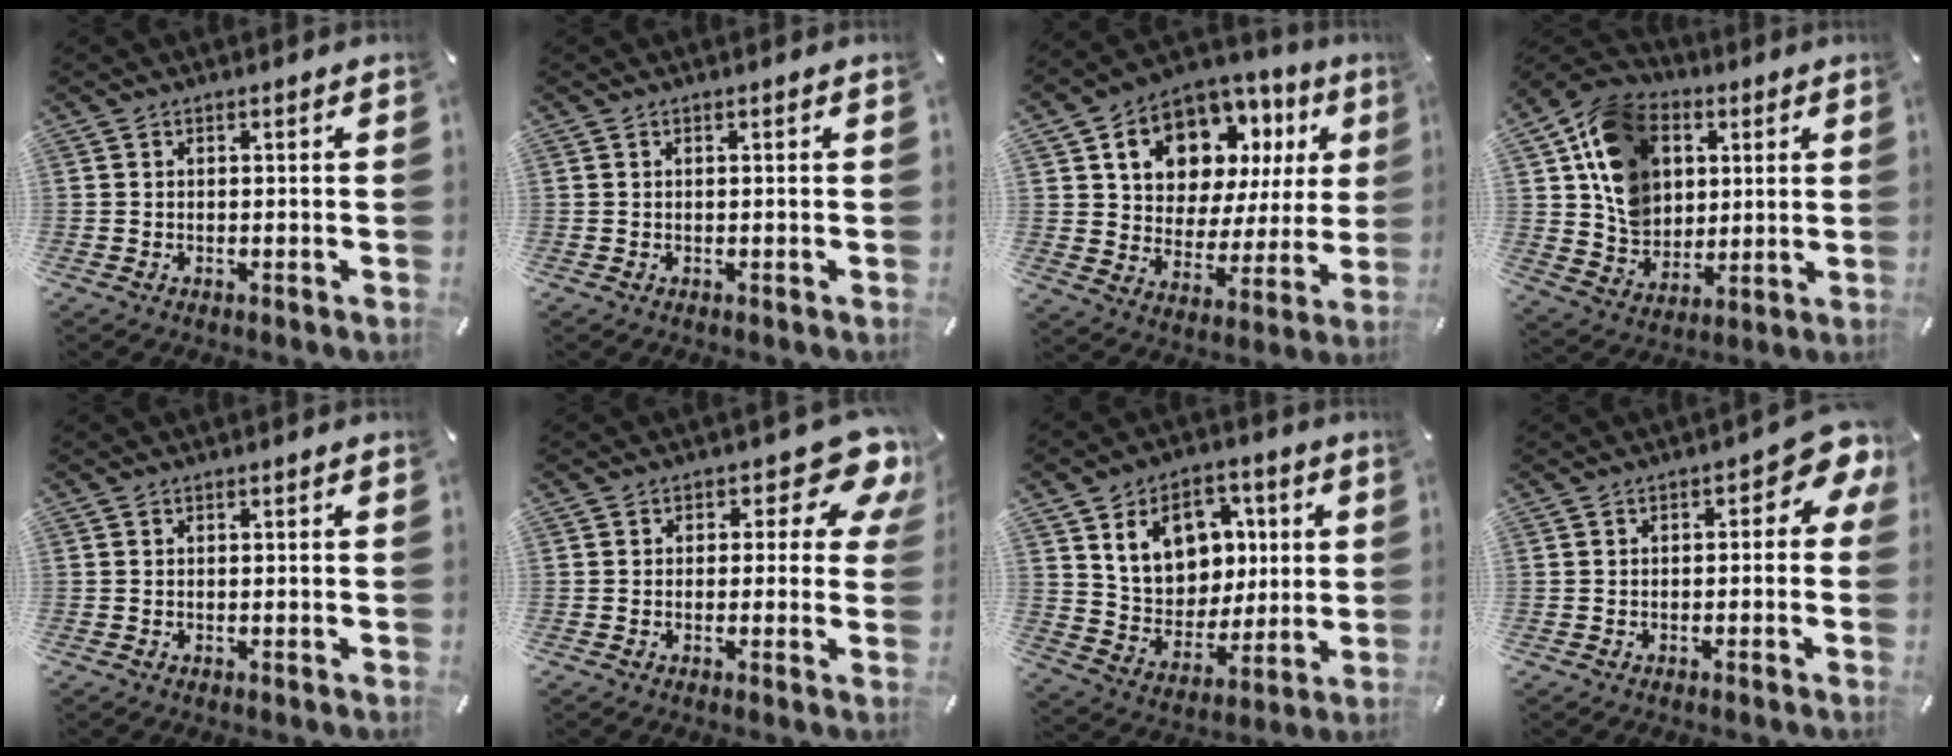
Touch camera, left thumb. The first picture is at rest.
{"total": 0.0}
{"total": 13.2, "force": [7.8, 9.3, 5.2], "torque": [-0.091, -0.056, 0.140]}
{"total": 15.7, "force": [4.1, 13.3, 7.2], "torque": [-0.138, -0.010, 0.081]}
{"total": 0.0}
{"total": 10.2, "force": [4.7, 5.1, 7.4], "torque": [-0.084, -0.030, 0.078]}
{"total": 14.6, "force": [5.3, 12.0, 6.4], "torque": [-0.099, -0.018, 0.107]}
{"total": 5.0, "force": [0.7, 2.9, 4.1], "torque": [-0.049, -0.004, 0.005]}